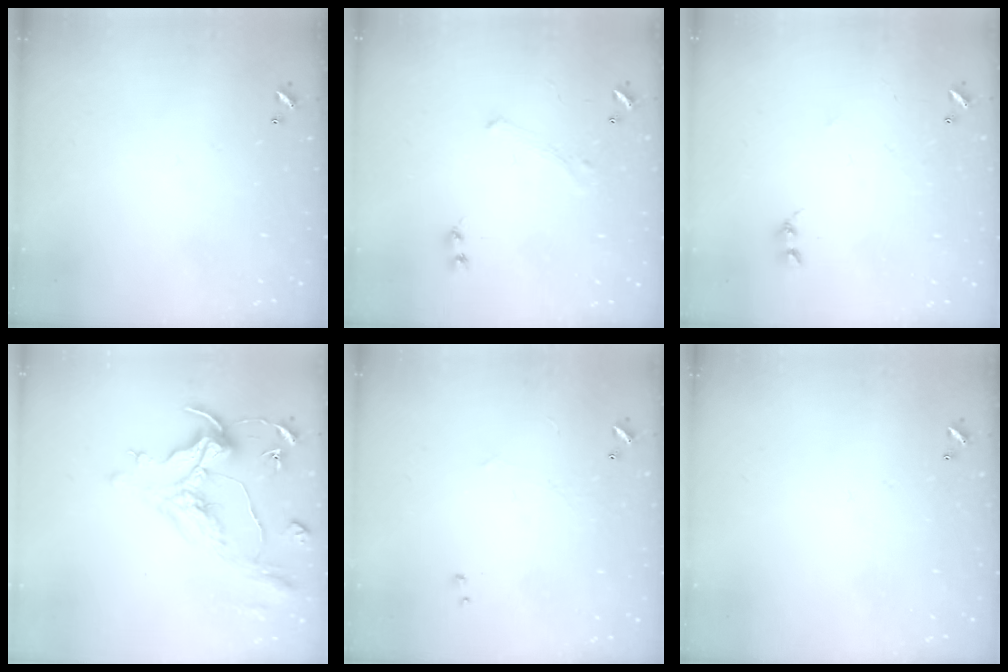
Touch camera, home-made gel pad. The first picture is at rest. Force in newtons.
{"total": 0.0}
{"total": 2.8, "press": 2.7, "slide": 0.4}
{"total": 1.5, "press": 0.8, "slide": 1.2}
{"total": 0.7, "press": 0.1, "slide": 0.7}
{"total": 0.0}